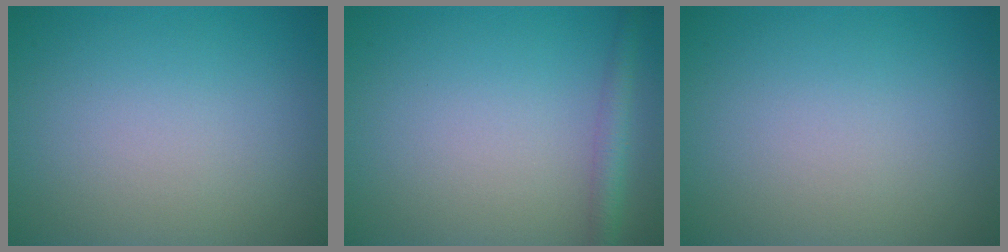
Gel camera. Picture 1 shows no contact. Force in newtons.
{"total": 2.2, "press": 2.2, "slide": 0.1}
{"total": 0.0}